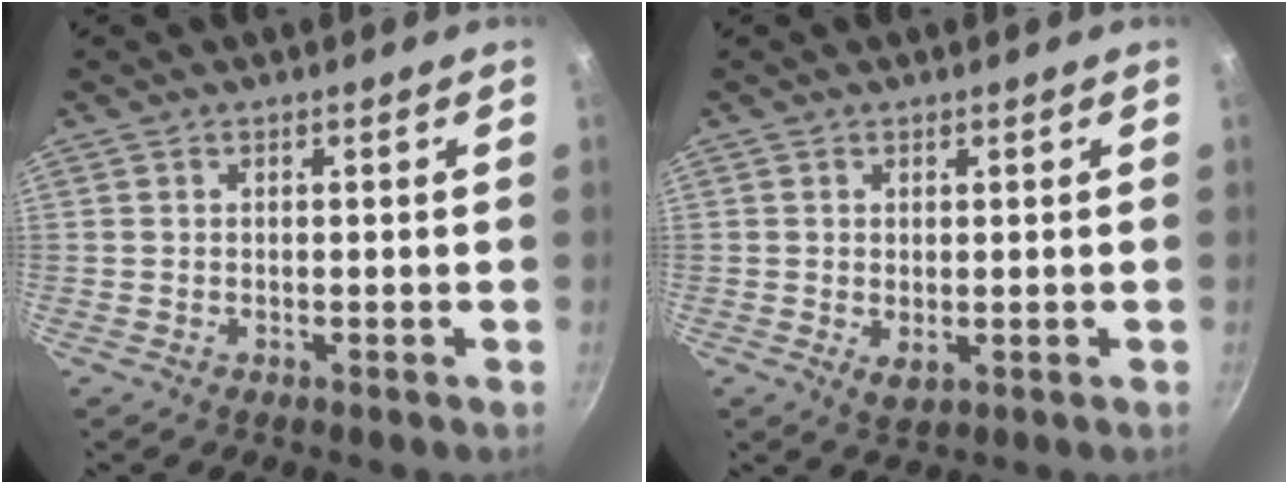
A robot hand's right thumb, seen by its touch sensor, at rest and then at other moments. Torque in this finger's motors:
{"motor_torque": [-0.36, 0.24, -0.09, 0.01, 0.11]}